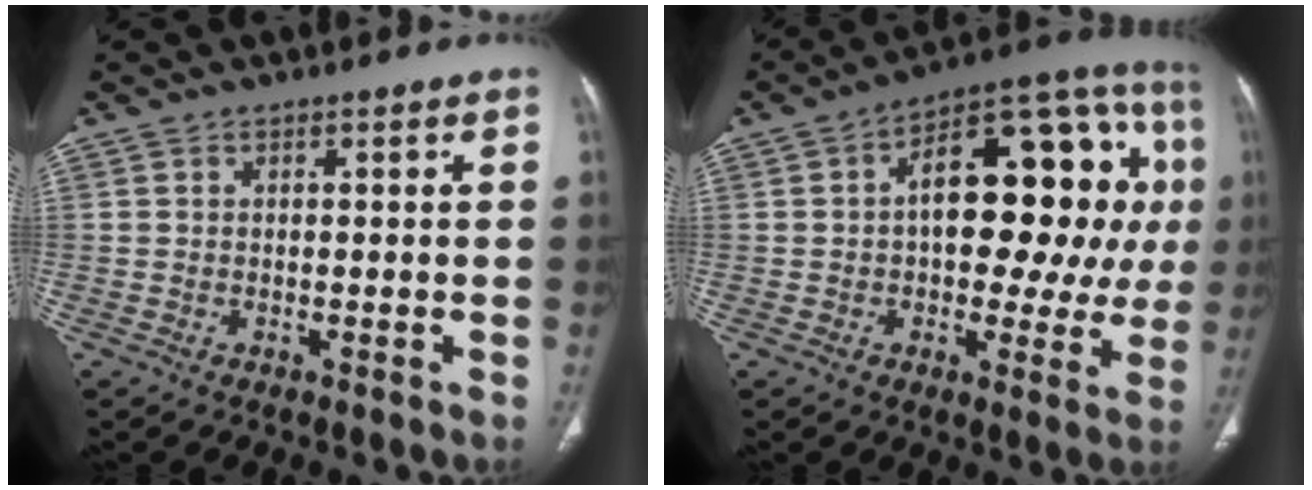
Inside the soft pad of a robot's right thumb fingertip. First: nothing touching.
{"total": 23.9, "force": [2.5, 11.8, 20.7], "torque": [-0.248, 0.044, 0.028]}